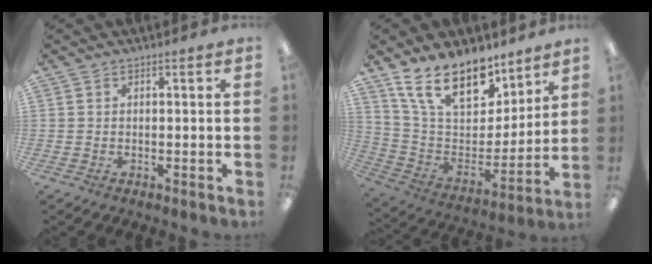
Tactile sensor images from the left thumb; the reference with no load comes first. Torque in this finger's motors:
{"motor_torque": [0.52, 0.57, 1.16, -1.61, 0.11]}